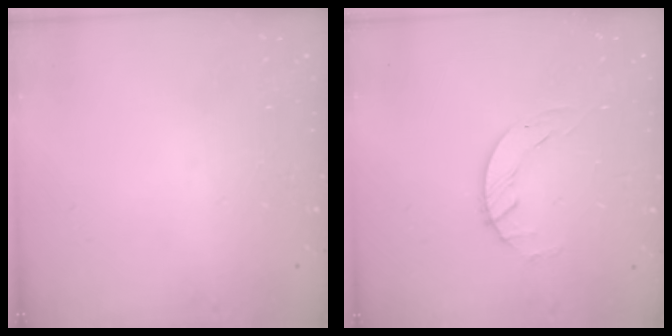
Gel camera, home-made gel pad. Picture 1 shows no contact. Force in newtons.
{"total": 1.8, "press": 1.8, "slide": 0.3}